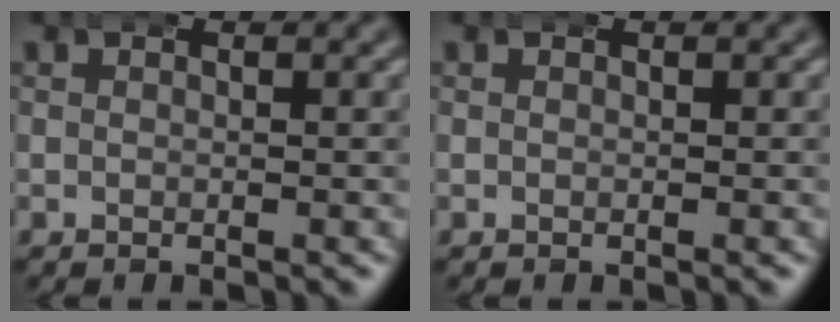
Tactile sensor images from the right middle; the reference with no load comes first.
{"total": 0.0}